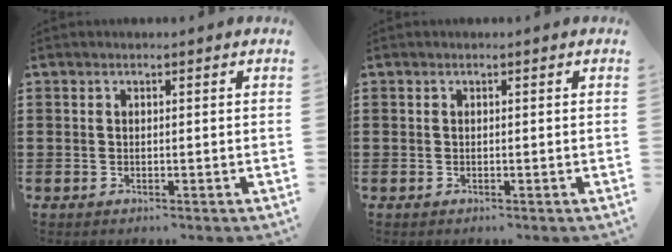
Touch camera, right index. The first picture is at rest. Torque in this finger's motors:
{"motor_torque": [1.15, 0.68, 0.06, 0.01]}